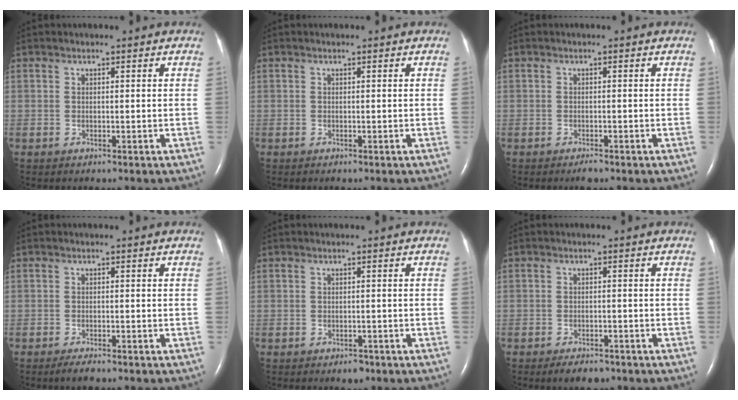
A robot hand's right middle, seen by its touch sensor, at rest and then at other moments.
{"total": 0.0}
{"total": 1.1, "force": [-0.9, 0.2, 0.6], "torque": [-0.014, -0.002, -0.012]}
{"total": 1.9, "force": [-1.5, 0.3, 1.2], "torque": [-0.030, -0.005, -0.026]}
{"total": 1.4, "force": [-1.0, 0.7, 0.7], "torque": [-0.010, 0.000, -0.008]}
{"total": 3.3, "force": [-2.5, 1.3, 1.7], "torque": [-0.026, -0.002, -0.033]}